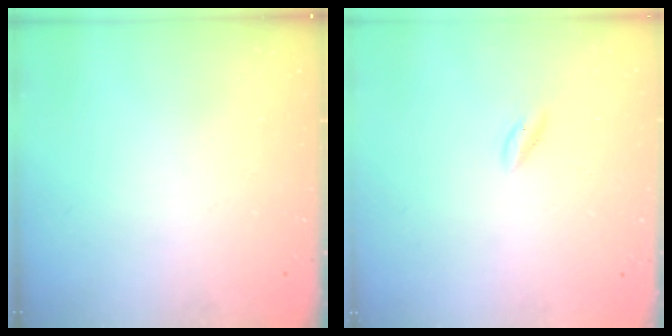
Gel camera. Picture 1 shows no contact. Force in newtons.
{"total": 0.6, "press": 0.3, "slide": 0.5}